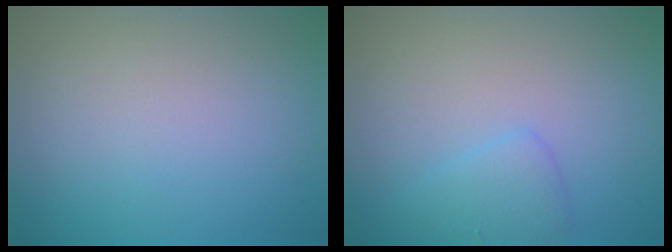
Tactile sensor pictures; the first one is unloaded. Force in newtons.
{"total": 1.8, "press": 1.8, "slide": 0.2}